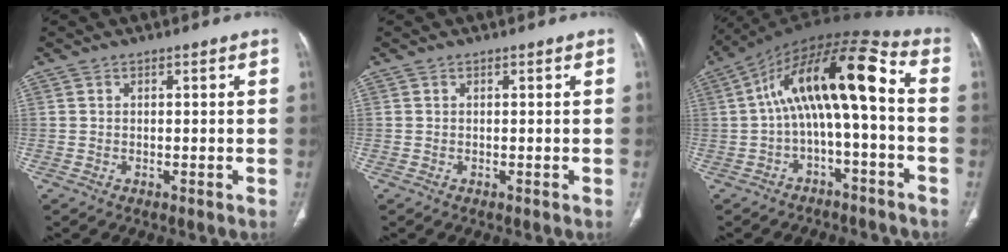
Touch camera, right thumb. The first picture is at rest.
{"total": 0.0}
{"total": 16.4, "force": [-0.7, 5.4, 15.5], "torque": [-0.257, 0.077, -0.016]}